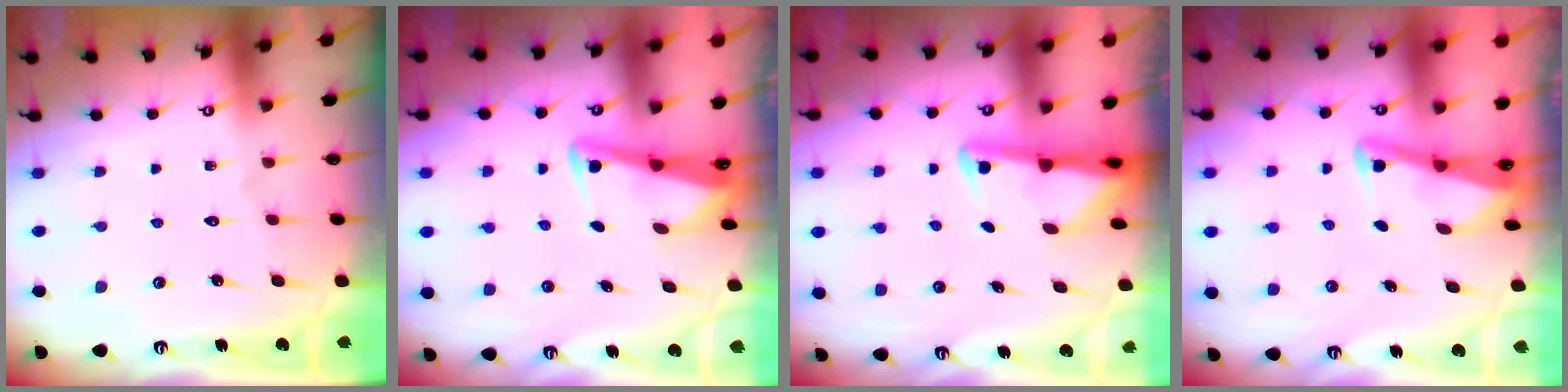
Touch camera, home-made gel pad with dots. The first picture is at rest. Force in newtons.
{"total": 3.1, "press": 3.1, "slide": 0.4}
{"total": 2.9, "press": 2.9, "slide": 0.7}
{"total": 3.0, "press": 2.9, "slide": 0.4}